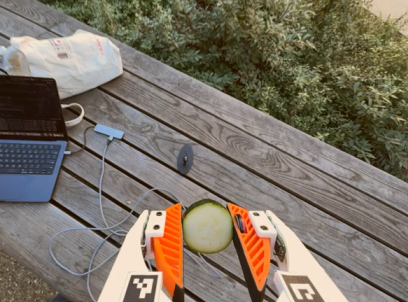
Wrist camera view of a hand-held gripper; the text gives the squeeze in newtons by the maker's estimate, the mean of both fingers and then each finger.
{"total": 8.4, "left": 7.8, "right": 8.9}